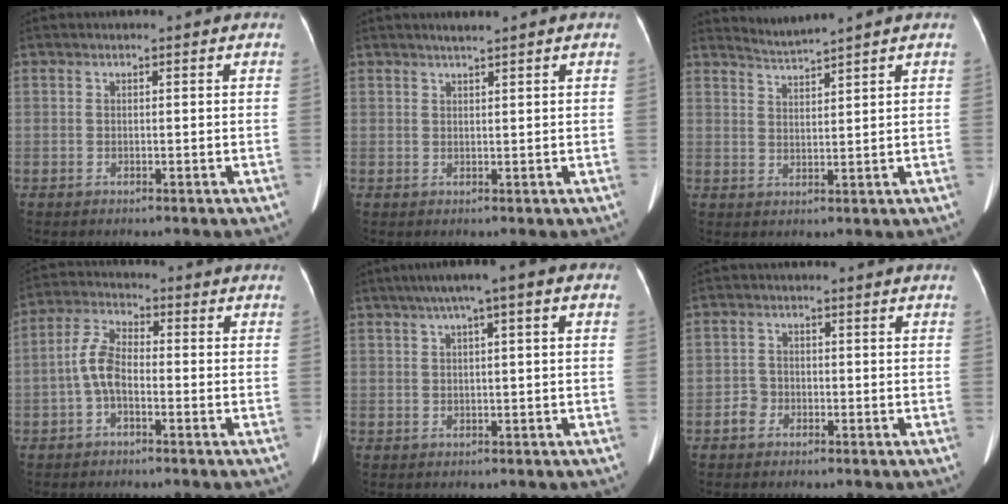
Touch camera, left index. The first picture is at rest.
{"total": 1.4, "force": [1.1, -0.3, 0.7], "torque": [-0.014, 0.000, 0.023]}
{"total": 3.0, "force": [2.6, -1.4, -0.3], "torque": [-0.003, -0.010, 0.058]}
{"total": 5.7, "force": [-1.7, 2.7, 4.7], "torque": [-0.105, 0.016, -0.035]}
{"total": 8.0, "force": [3.6, 1.0, 7.1], "torque": [-0.104, 0.038, 0.047]}
{"total": 2.1, "force": [-1.2, 1.6, 0.4], "torque": [-0.009, 0.005, -0.026]}